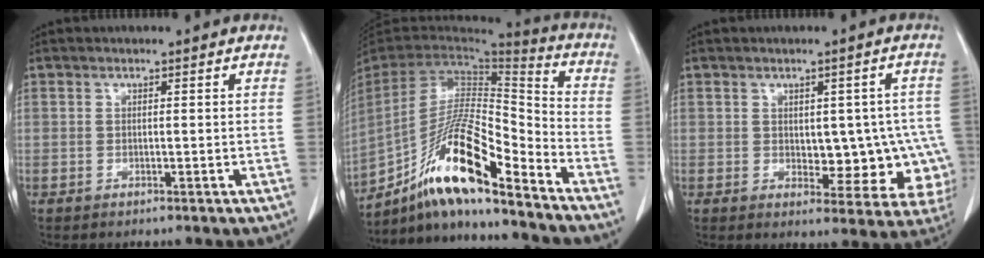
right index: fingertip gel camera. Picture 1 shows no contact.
{"total": 18.1, "force": [-12.8, 1.8, 12.6], "torque": [-0.254, -0.005, -0.231]}
{"total": 9.9, "force": [-1.1, 5.6, 8.1], "torque": [-0.073, 0.015, 0.000]}